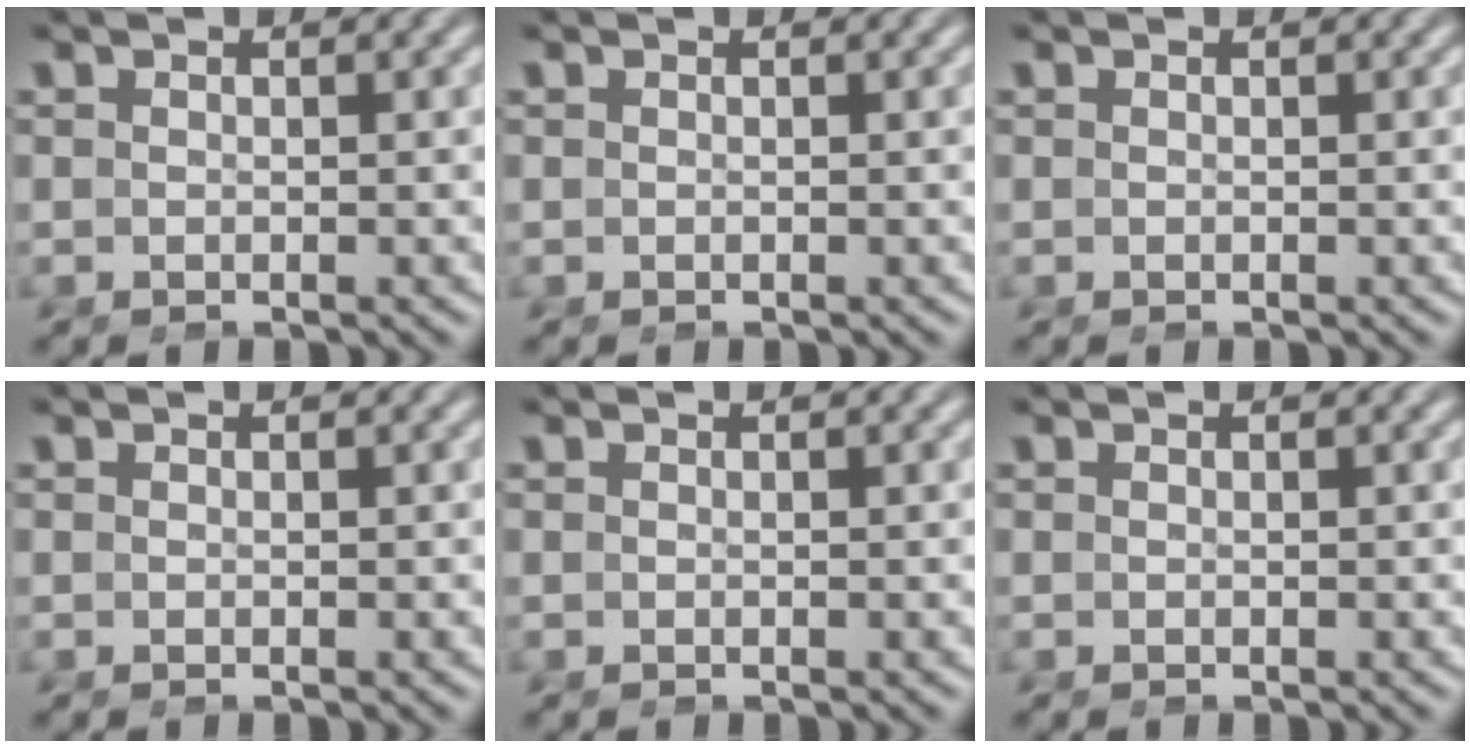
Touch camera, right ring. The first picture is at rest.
{"total": 0.0}
{"total": 0.0}
{"total": 0.0}
{"total": 0.0}
{"total": 0.0}